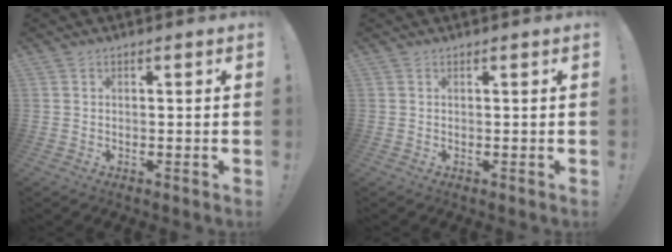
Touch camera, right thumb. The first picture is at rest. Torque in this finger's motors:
{"motor_torque": [-0.30, 0.17, -0.16, 0.10, 0.05]}